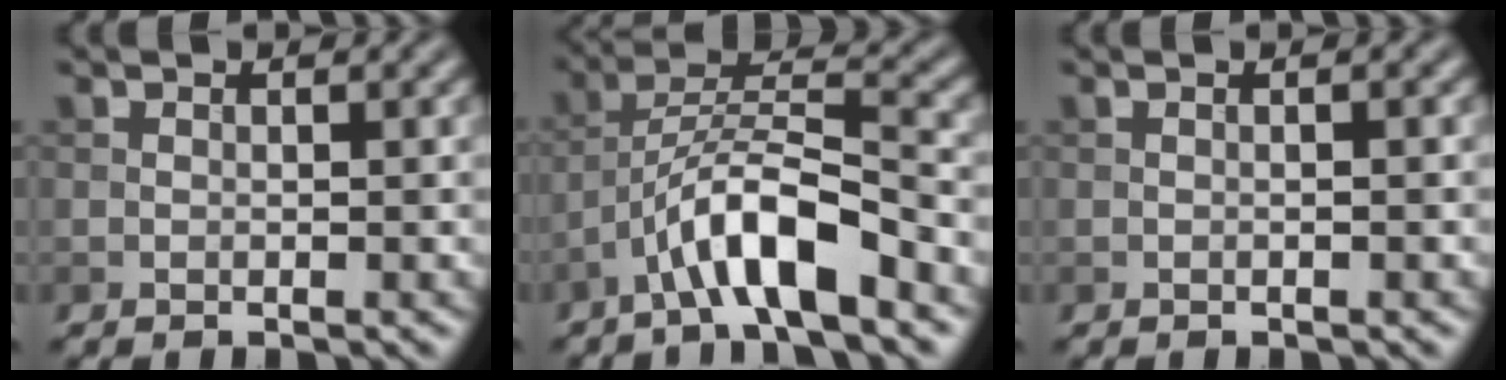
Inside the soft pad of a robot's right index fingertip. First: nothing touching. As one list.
[{"total": 7.1, "force": [-4.1, 1.6, 5.6], "torque": [-0.098, 0.018, -0.073]}, {"total": 0.9, "force": [0.1, 0.2, 0.8], "torque": [-0.012, -0.001, -0.006]}]